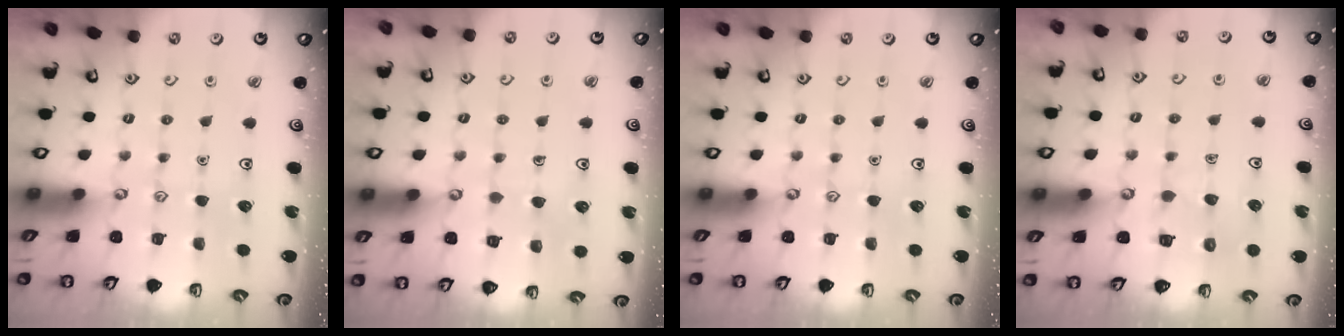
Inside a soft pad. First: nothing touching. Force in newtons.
{"total": 4.7, "press": 4.6, "slide": 0.4}
{"total": 0.0}
{"total": 5.5, "press": 5.5, "slide": 0.6}